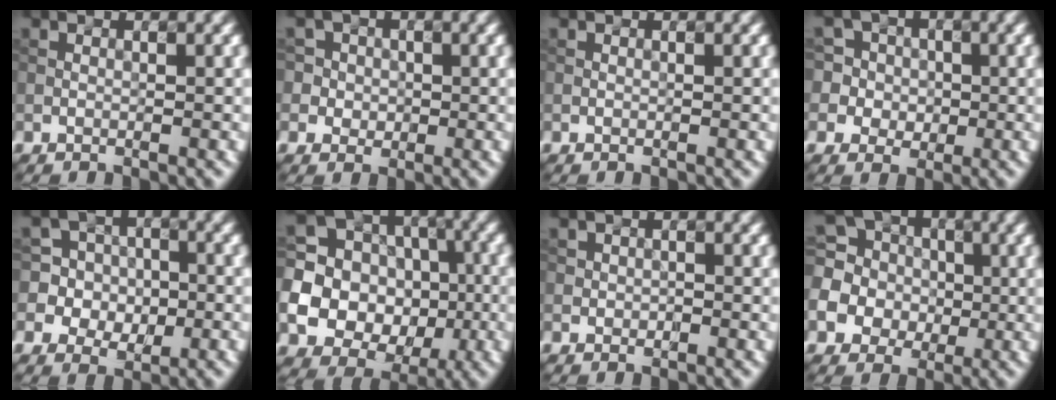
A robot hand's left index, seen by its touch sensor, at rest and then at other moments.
{"total": 4.9, "force": [1.5, 4.4, 1.5], "torque": [-0.021, 0.032, 0.007]}
{"total": 0.0}
{"total": 7.4, "force": [2.2, 6.7, 2.2], "torque": [-0.064, 0.043, 0.024]}
{"total": 6.7, "force": [0.1, 6.4, 1.9], "torque": [-0.050, 0.037, -0.009]}
{"total": 17.3, "force": [-2.2, 16.3, 5.2], "torque": [-0.173, 0.000, -0.048]}
{"total": 0.8, "force": [0.0, 0.7, 0.4], "torque": [-0.007, 0.003, -0.003]}
{"total": 8.8, "force": [0.4, 8.2, 3.3], "torque": [-0.121, 0.024, -0.021]}